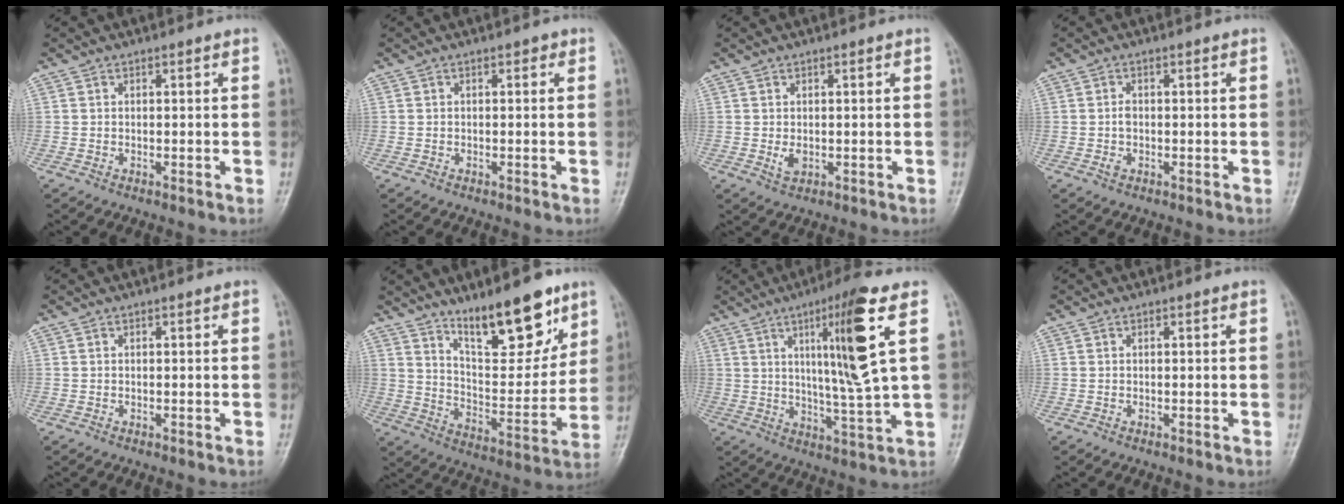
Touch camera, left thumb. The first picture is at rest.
{"total": 0.7, "force": [0.3, 0.6, 0.4], "torque": [0.007, 0.000, -0.003]}
{"total": 2.0, "force": [0.0, 1.4, 1.5], "torque": [-0.018, -0.007, 0.003]}
{"total": 1.6, "force": [-0.1, 1.0, 1.2], "torque": [-0.023, 0.003, -0.004]}
{"total": 0.0}
{"total": 16.7, "force": [11.5, 5.5, 10.8], "torque": [-0.122, -0.083, 0.195]}
{"total": 14.5, "force": [4.7, -0.1, 13.7], "torque": [-0.236, -0.032, 0.078]}
{"total": 0.0}